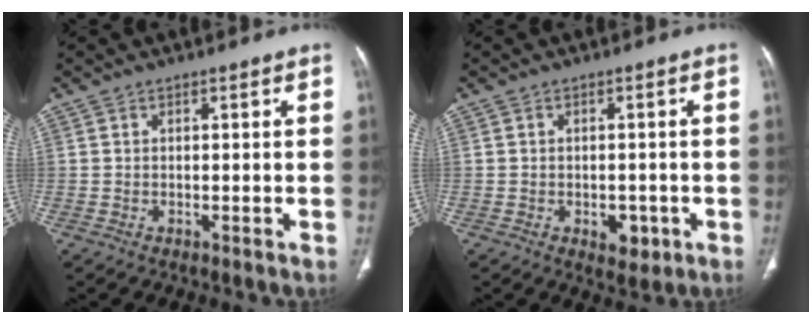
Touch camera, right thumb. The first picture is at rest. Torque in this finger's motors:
{"motor_torque": [0.73, 0.83, -0.14, 0.12, 0.14]}